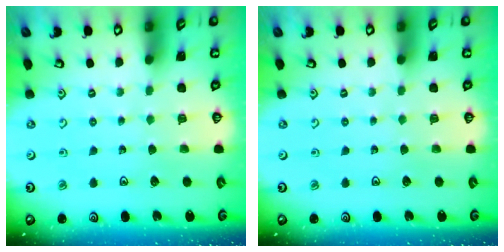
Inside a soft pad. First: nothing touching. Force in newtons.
{"total": 0.0}